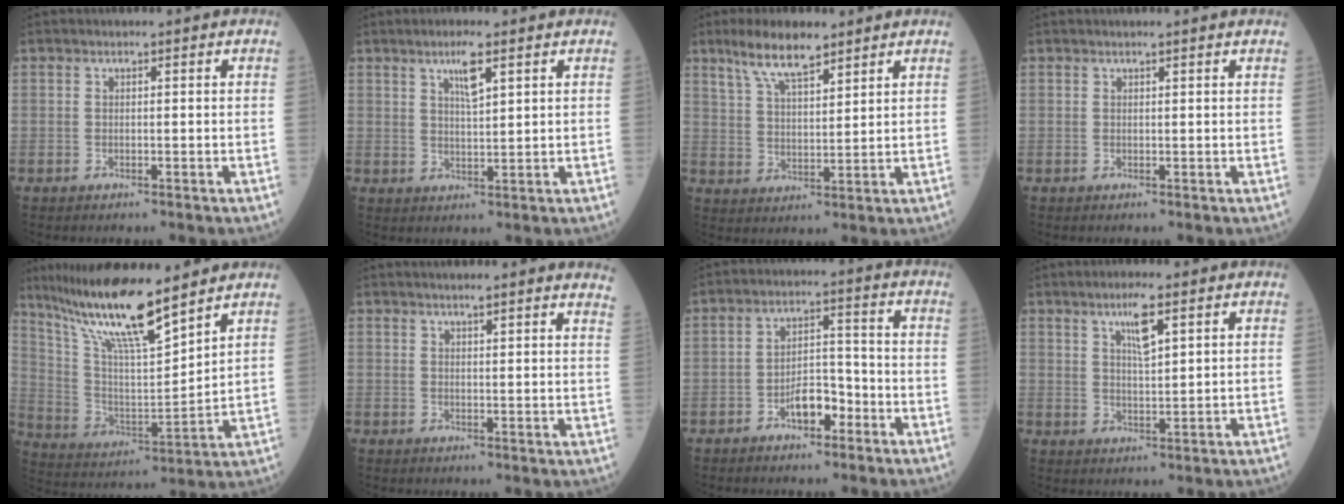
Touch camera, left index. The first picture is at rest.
{"total": 4.0, "force": [2.3, 0.6, 3.3], "torque": [-0.065, 0.001, 0.044]}
{"total": 8.2, "force": [6.1, 2.2, 5.0], "torque": [-0.108, 0.011, 0.119]}
{"total": 1.9, "force": [1.8, -0.3, 0.6], "torque": [-0.011, 0.003, 0.023]}
{"total": 16.7, "force": [13.2, 1.7, 10.0], "torque": [-0.191, -0.002, 0.248]}
{"total": 10.1, "force": [9.4, 0.1, 3.6], "torque": [-0.037, -0.022, 0.089]}
{"total": 5.3, "force": [-3.1, 2.4, 3.5], "torque": [-0.064, 0.009, -0.054]}
{"total": 4.4, "force": [2.5, 0.8, 3.6], "torque": [-0.071, 0.001, 0.049]}